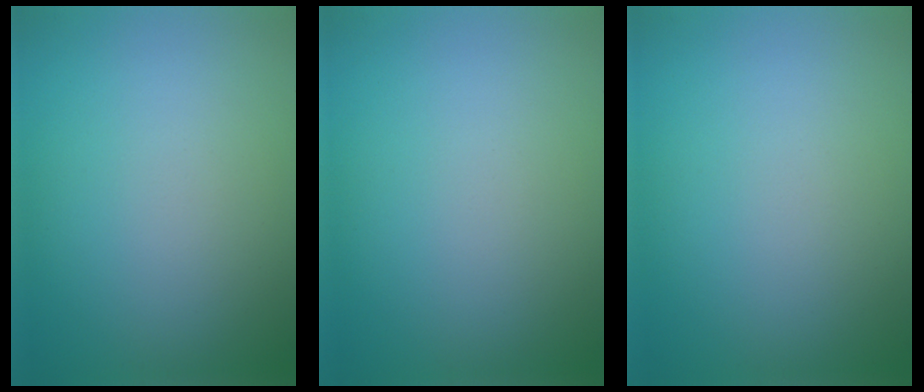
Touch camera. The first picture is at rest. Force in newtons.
{"total": 0.0}
{"total": 0.0}